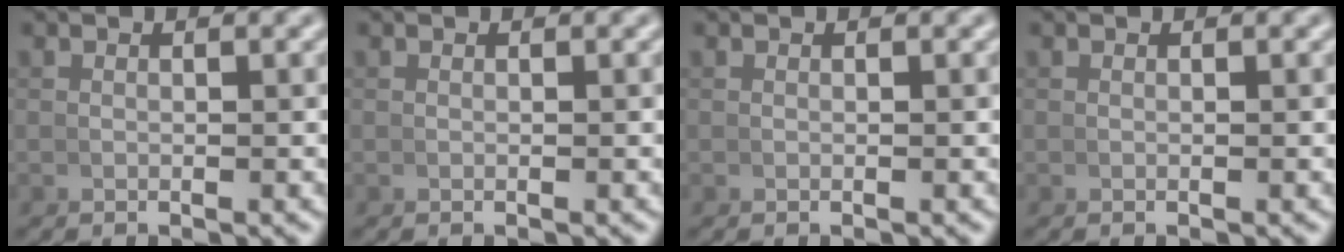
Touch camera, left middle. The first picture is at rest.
{"total": 0.0}
{"total": 0.0}
{"total": 0.0}